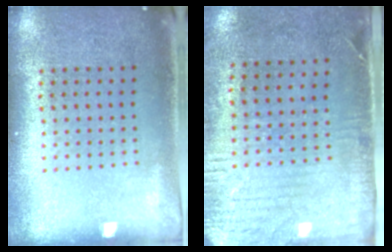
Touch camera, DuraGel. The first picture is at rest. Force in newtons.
{"total": 2.9, "press": 2.3, "slide": 1.7}